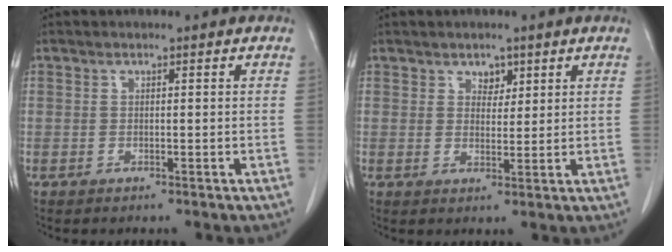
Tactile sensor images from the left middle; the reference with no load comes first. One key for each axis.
{"total": 2.5, "fx": 1.6, "fy": 1.6, "fz": 1.0, "tx": -0.012, "ty": -0.002, "tz": 0.028}